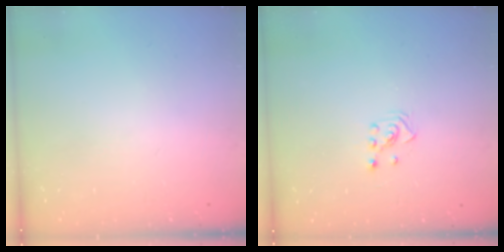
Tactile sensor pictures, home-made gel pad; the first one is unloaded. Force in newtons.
{"total": 2.3, "press": 2.2, "slide": 0.8}